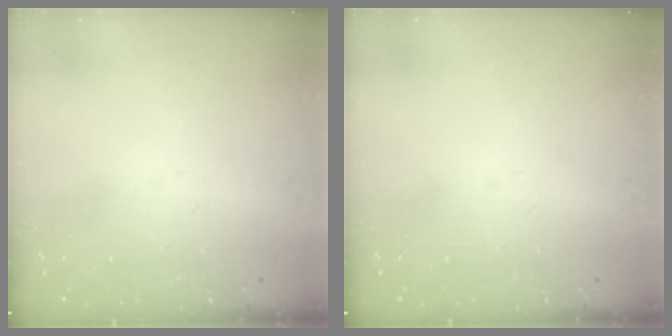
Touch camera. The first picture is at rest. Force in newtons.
{"total": 0.0}